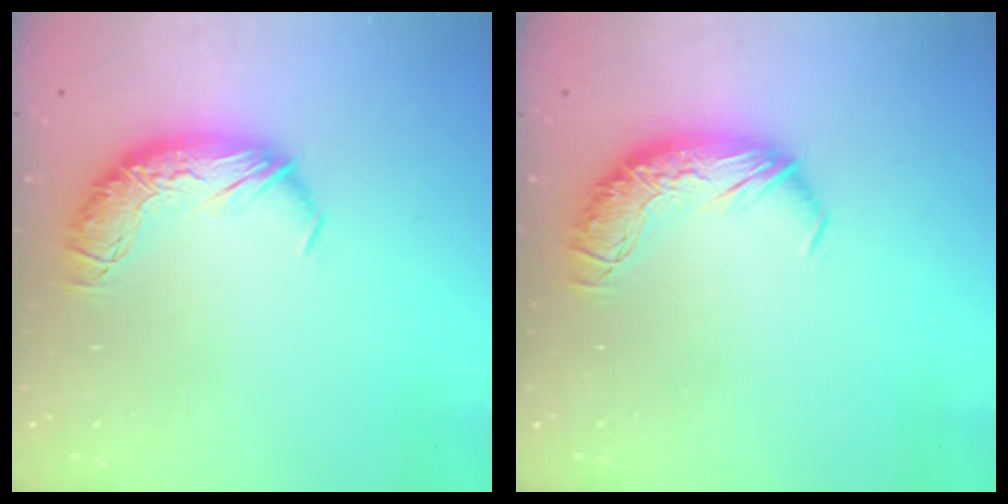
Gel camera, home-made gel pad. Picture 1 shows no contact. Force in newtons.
{"total": 0.0}